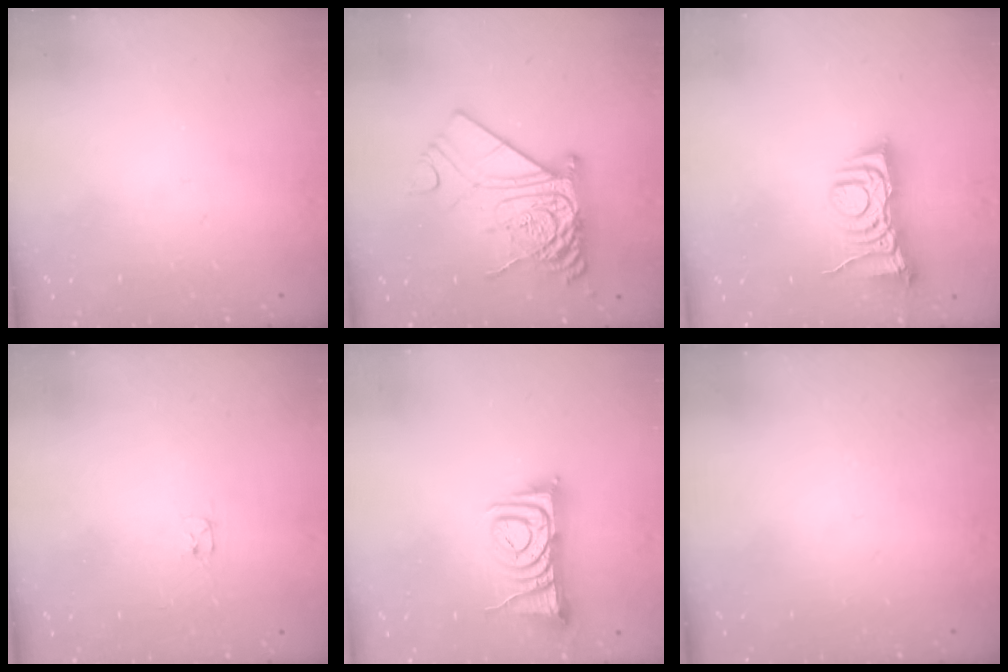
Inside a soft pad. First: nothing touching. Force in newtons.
{"total": 15.8, "press": 15.8, "slide": 1.6}
{"total": 8.3, "press": 8.2, "slide": 1.1}
{"total": 2.4, "press": 2.3, "slide": 0.4}
{"total": 8.4, "press": 8.3, "slide": 1.0}
{"total": 0.0}